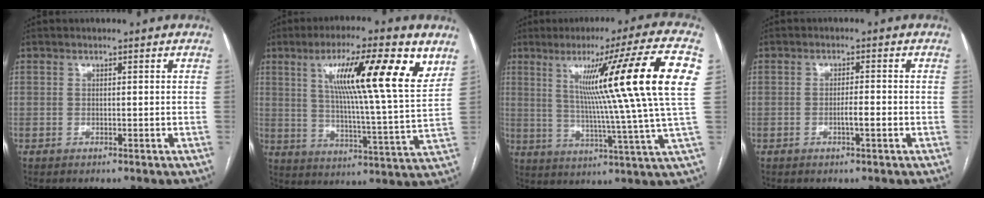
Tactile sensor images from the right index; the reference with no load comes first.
{"total": 17.2, "force": [7.9, 0.6, 15.3], "torque": [-0.238, 0.005, 0.113]}
{"total": 20.2, "force": [5.4, -2.7, 19.3], "torque": [-0.274, -0.004, 0.065]}
{"total": 2.4, "force": [-0.8, 0.2, 2.3], "torque": [-0.038, 0.001, -0.013]}